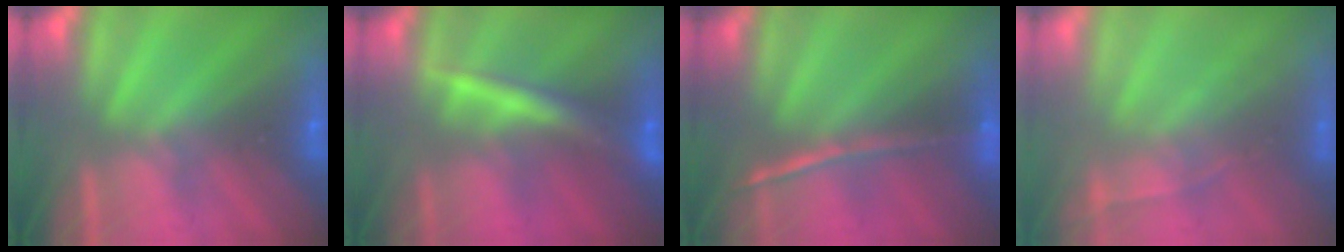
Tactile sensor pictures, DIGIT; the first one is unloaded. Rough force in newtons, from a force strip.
{"total": 2.4}
{"total": 1.5}
{"total": 1.8}